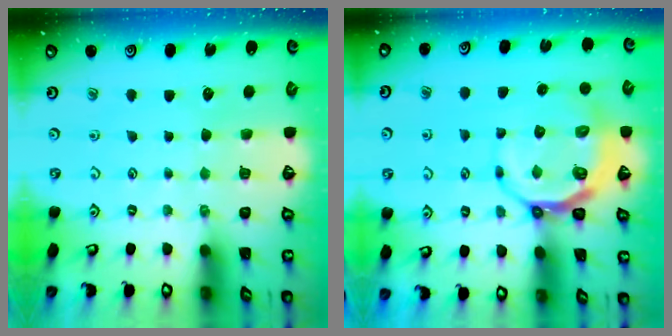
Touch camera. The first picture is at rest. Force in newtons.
{"total": 8.0, "press": 7.3, "slide": 3.3}